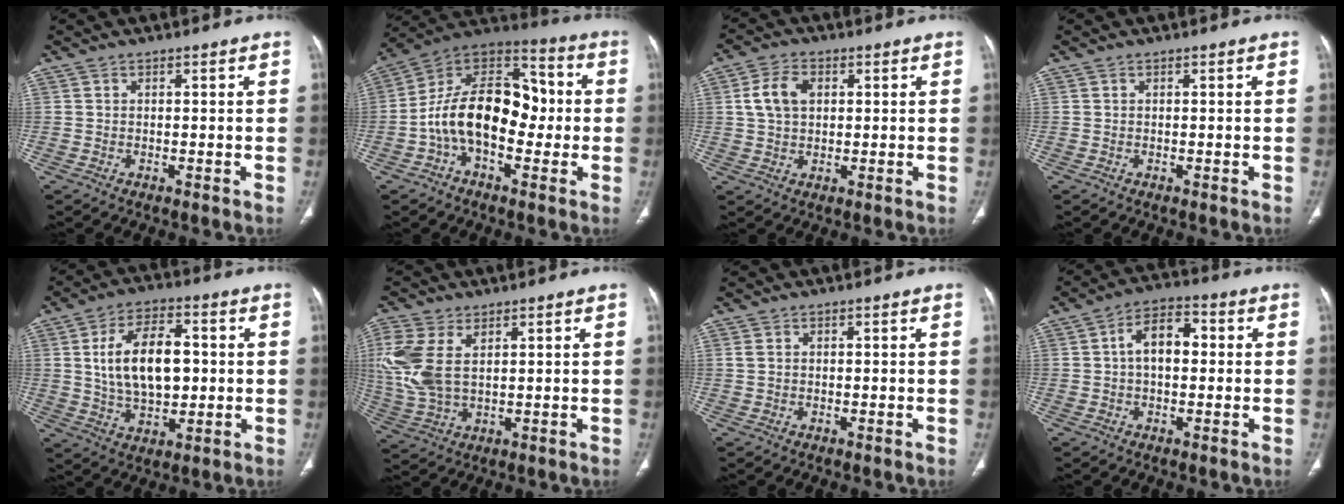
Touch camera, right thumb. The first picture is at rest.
{"total": 18.0, "force": [-2.3, 11.2, 13.9], "torque": [-0.207, 0.050, -0.048]}
{"total": 6.6, "force": [1.5, 4.5, 4.6], "torque": [-0.084, 0.007, 0.027]}
{"total": 0.0}
{"total": 14.2, "force": [1.4, 8.2, 11.6], "torque": [-0.181, 0.007, 0.028]}
{"total": 11.6, "force": [3.4, 6.7, 8.9], "torque": [-0.220, -0.002, 0.077]}
{"total": 1.2, "force": [0.3, 0.8, 0.8], "torque": [-0.024, 0.003, 0.011]}
{"total": 7.9, "force": [0.7, 4.7, 6.3], "torque": [-0.095, 0.027, 0.002]}